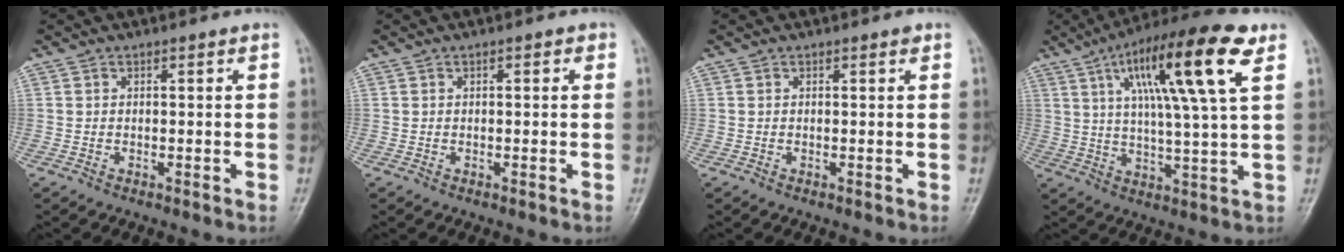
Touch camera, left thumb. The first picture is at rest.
{"total": 0.9, "force": [0.3, 0.5, 0.7], "torque": [-0.006, 0.002, -0.001]}
{"total": 0.6, "force": [0.3, 0.2, 0.4], "torque": [-0.006, -0.001, 0.001]}
{"total": 18.9, "force": [7.8, 3.1, 17.0], "torque": [-0.277, -0.006, 0.122]}